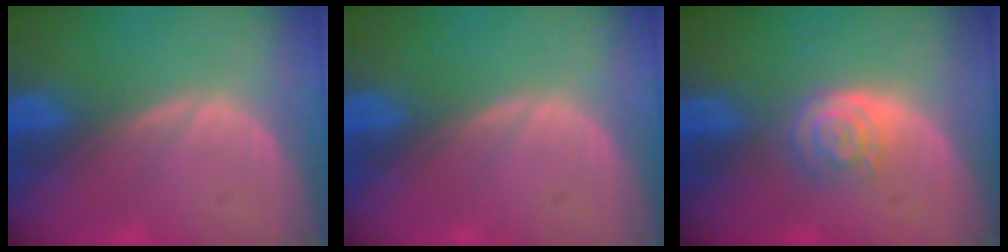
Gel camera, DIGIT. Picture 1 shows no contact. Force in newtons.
{"total": 0.0}
{"total": 3.3, "press": 3.3, "slide": 0.3}